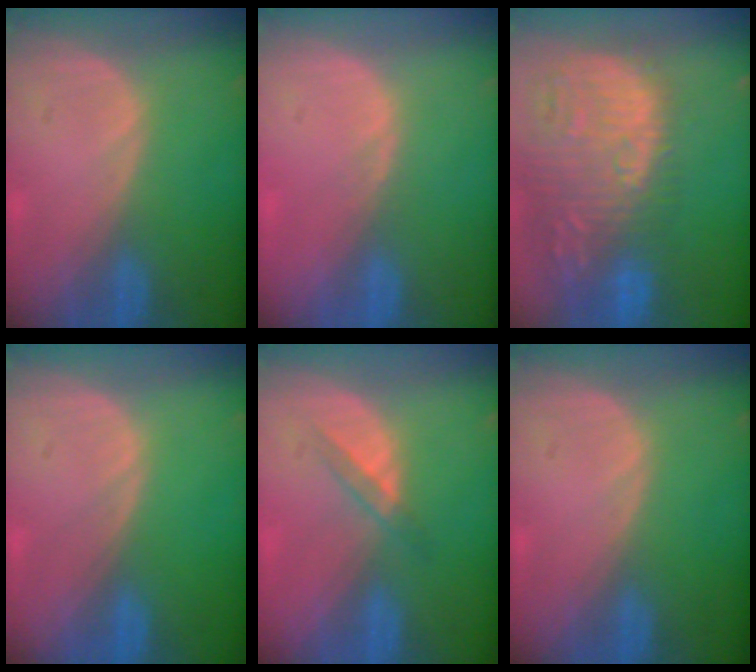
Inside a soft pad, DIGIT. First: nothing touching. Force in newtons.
{"total": 0.5, "press": 0.5, "slide": 0.1}
{"total": 15.7, "press": 13.1, "slide": 8.6}
{"total": 0.0}
{"total": 2.4, "press": 2.2, "slide": 1.1}
{"total": 0.0}